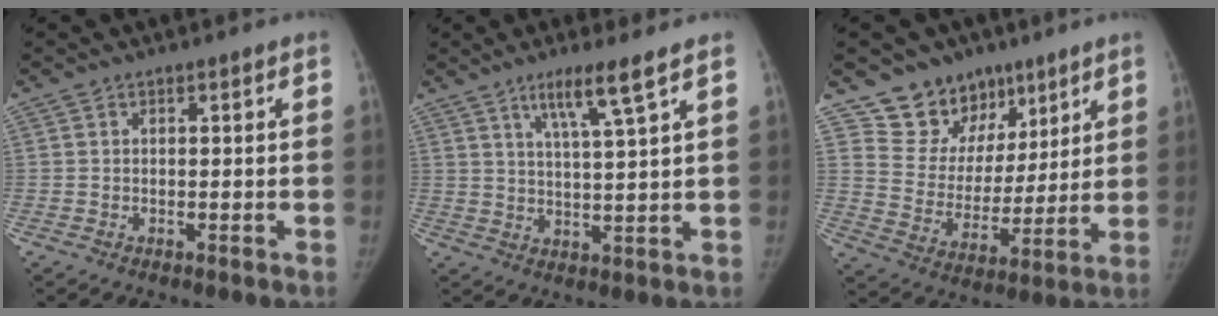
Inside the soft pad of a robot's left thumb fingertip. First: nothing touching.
{"total": 6.7, "force": [4.2, -0.3, 5.3], "torque": [-0.099, -0.028, 0.080]}
{"total": 13.8, "force": [9.3, 9.8, 2.6], "torque": [0.013, -0.057, 0.173]}